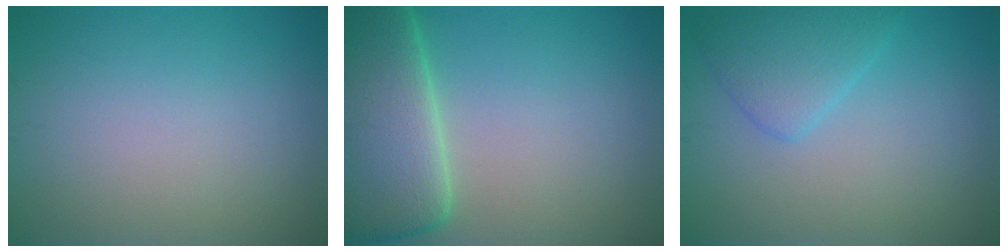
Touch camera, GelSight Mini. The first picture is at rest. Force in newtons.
{"total": 11.1, "press": 11.1, "slide": 0.7}
{"total": 2.3, "press": 2.3, "slide": 0.0}